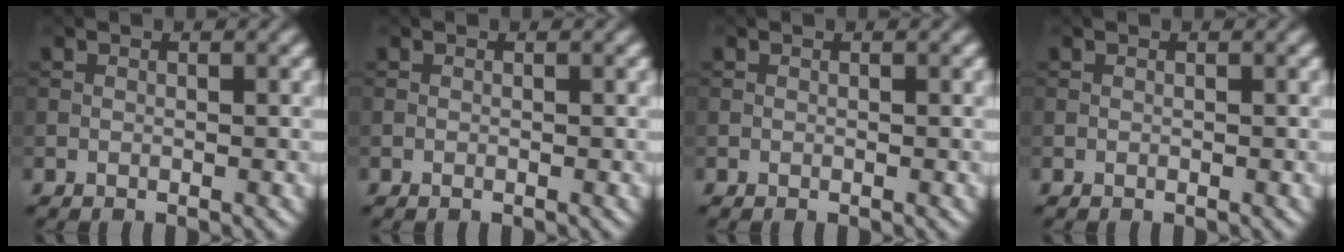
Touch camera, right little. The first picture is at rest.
{"total": 0.0}
{"total": 0.0}
{"total": 0.0}